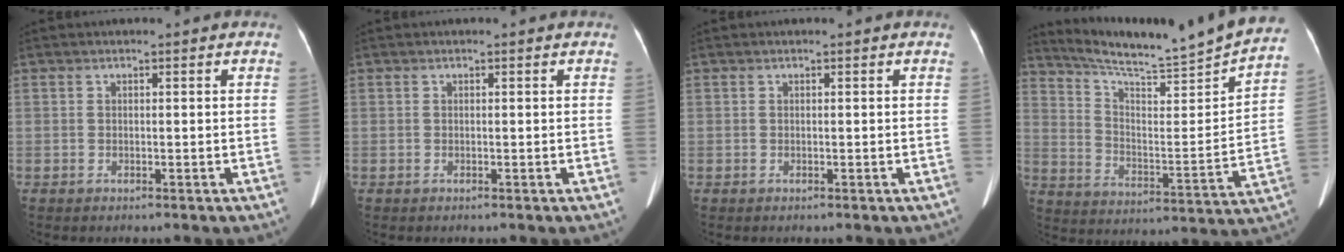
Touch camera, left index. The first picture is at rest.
{"total": 0.0}
{"total": 0.0}
{"total": 22.3, "force": [20.5, -1.0, 8.5], "torque": [-0.146, -0.071, 0.291]}